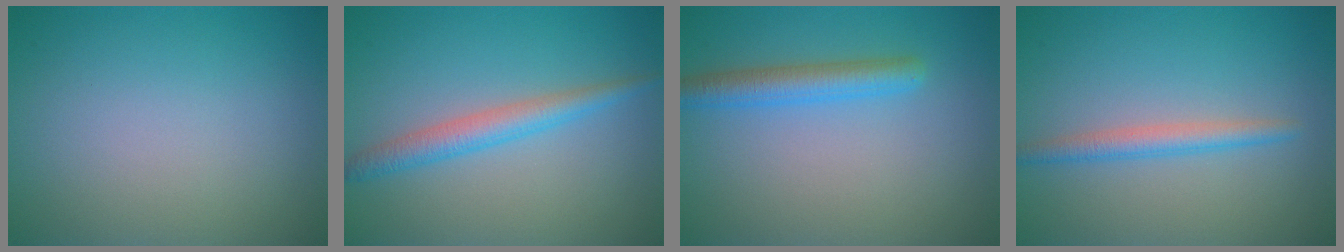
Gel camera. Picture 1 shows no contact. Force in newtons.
{"total": 2.9, "press": 2.9, "slide": 0.1}
{"total": 3.1, "press": 3.1, "slide": 0.1}
{"total": 2.1, "press": 2.1, "slide": 0.1}